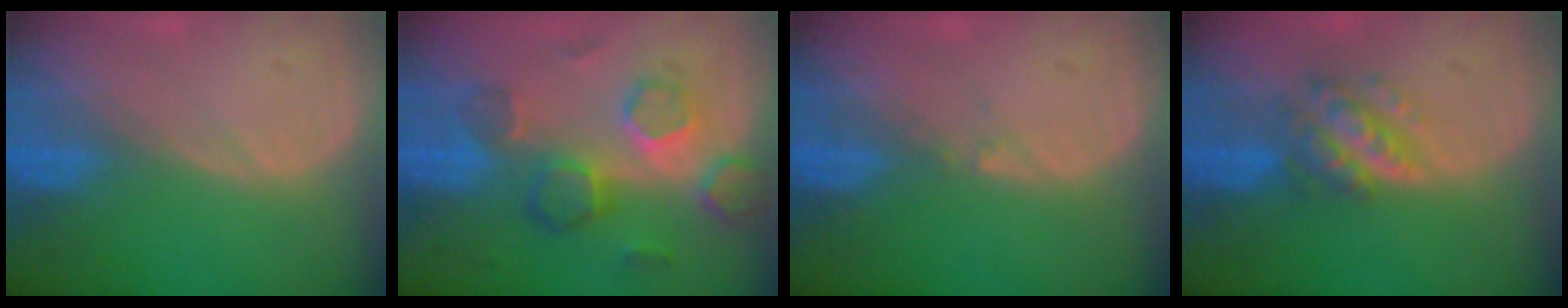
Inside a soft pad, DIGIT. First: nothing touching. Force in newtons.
{"total": 8.0, "press": 7.8, "slide": 1.8}
{"total": 0.6, "press": 0.5, "slide": 0.4}
{"total": 5.9, "press": 5.3, "slide": 2.6}